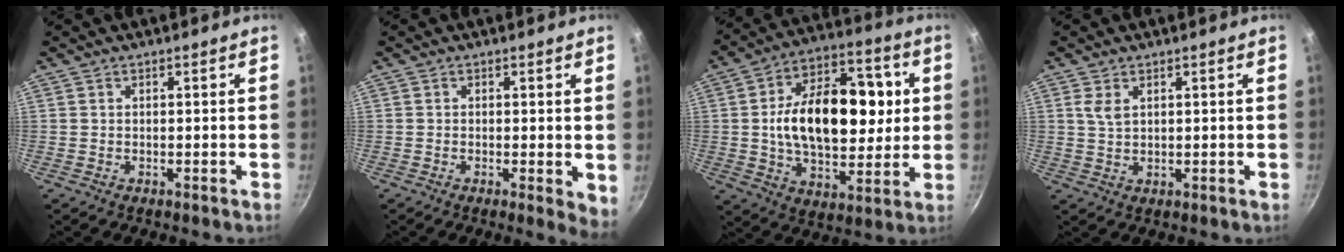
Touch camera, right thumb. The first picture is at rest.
{"total": 3.6, "force": [-0.4, 0.9, 3.5], "torque": [-0.049, -0.011, -0.009]}
{"total": 23.2, "force": [2.2, 13.5, 18.8], "torque": [-0.271, 0.010, 0.035]}
{"total": 2.7, "force": [1.2, 1.4, 1.9], "torque": [-0.038, -0.005, 0.030]}